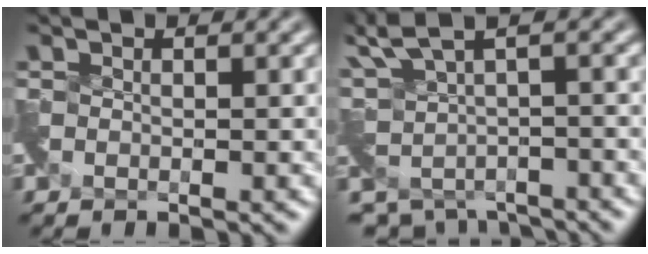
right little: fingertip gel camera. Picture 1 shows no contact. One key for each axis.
{"total": 4.8, "fx": 0.7, "fy": 2.8, "fz": 3.8, "tx": -0.100, "ty": -0.033, "tz": 0.036}